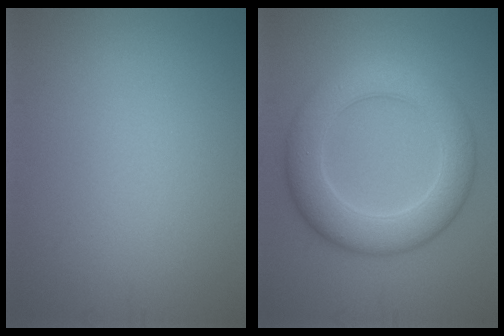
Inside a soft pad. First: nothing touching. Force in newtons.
{"total": 7.6, "press": 7.6, "slide": 0.2}